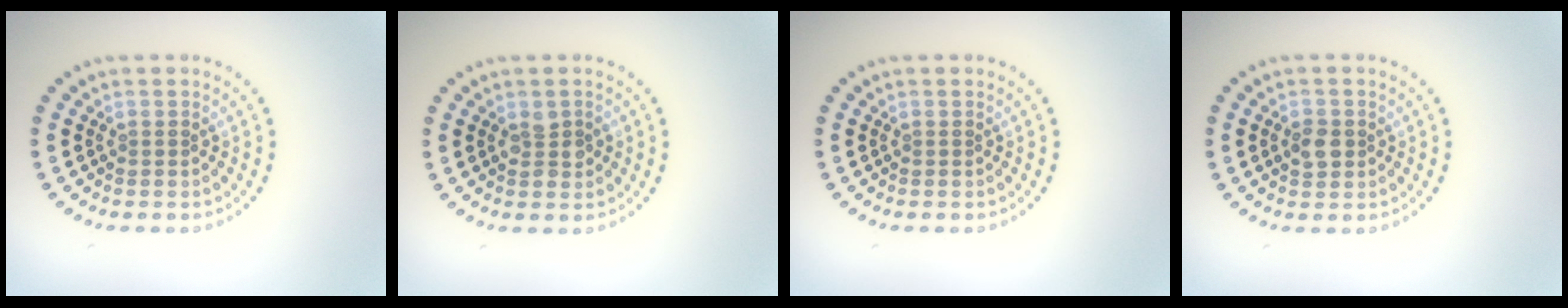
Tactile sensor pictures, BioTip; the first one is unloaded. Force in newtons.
{"total": 1.8, "press": 1.7, "slide": 0.2}
{"total": 0.0}
{"total": 2.0, "press": 2.0, "slide": 0.3}